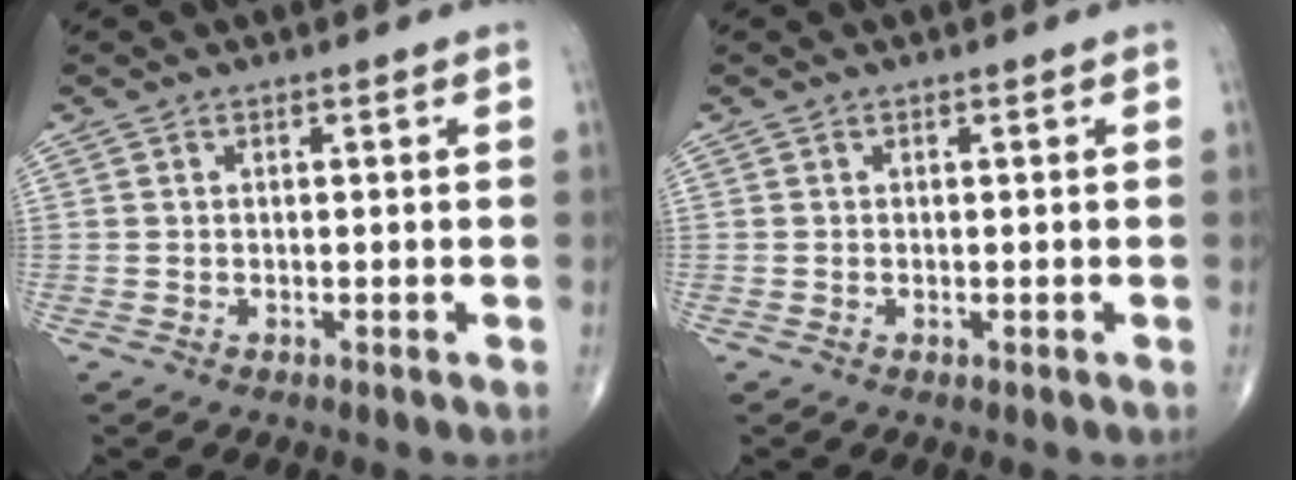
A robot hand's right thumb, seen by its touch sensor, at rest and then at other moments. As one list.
[{"total": 0.0}]